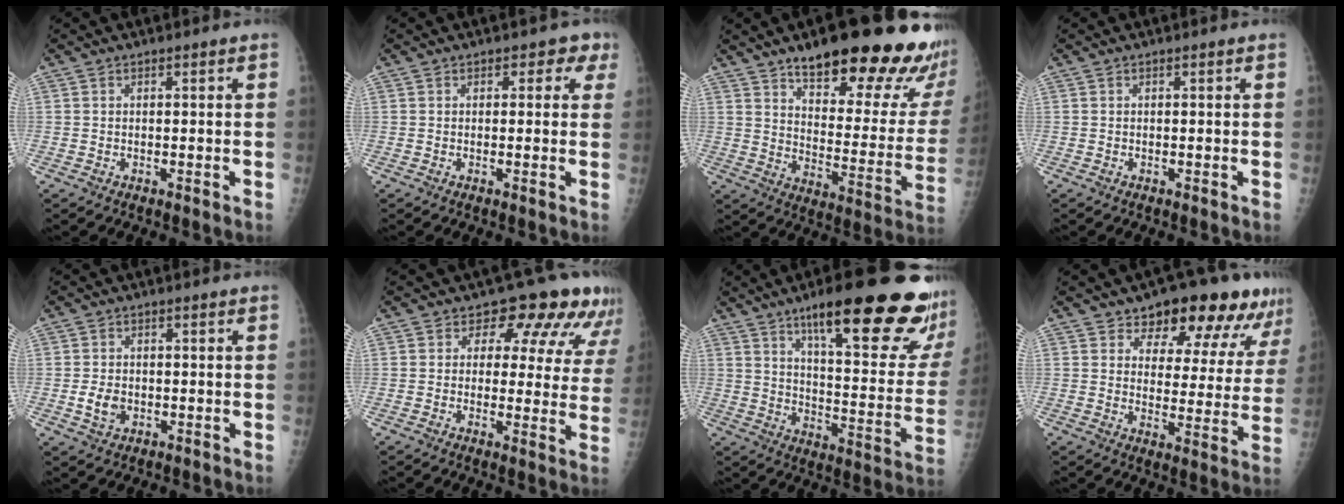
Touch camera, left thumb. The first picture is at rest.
{"total": 2.8, "force": [1.4, 2.1, 1.3], "torque": [0.019, 0.000, 0.007]}
{"total": 28.2, "force": [19.9, 8.3, 18.1], "torque": [-0.200, -0.094, 0.268]}
{"total": 0.0}
{"total": 3.8, "force": [-0.8, 2.8, 2.4], "torque": [-0.038, 0.001, -0.010]}
{"total": 11.8, "force": [7.9, 7.0, 5.3], "torque": [-0.008, -0.029, 0.072]}
{"total": 29.0, "force": [18.3, 6.3, 21.6], "torque": [-0.250, -0.064, 0.262]}
{"total": 16.3, "force": [11.7, 7.6, 8.4], "torque": [-0.059, -0.054, 0.146]}